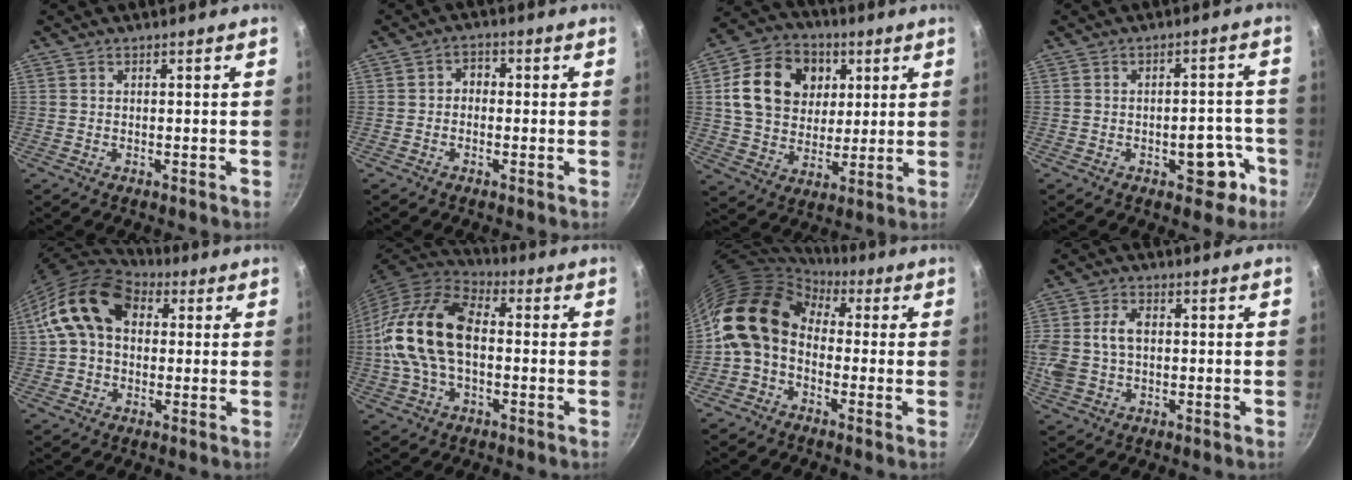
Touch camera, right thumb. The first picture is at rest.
{"total": 2.9, "force": [-0.3, 2.4, 1.6], "torque": [-0.011, 0.011, -0.013]}
{"total": 17.7, "force": [4.6, 13.9, 9.9], "torque": [-0.148, 0.003, 0.074]}
{"total": 7.3, "force": [-3.3, 3.9, 5.1], "torque": [-0.026, 0.031, -0.036]}
{"total": 14.9, "force": [3.1, 10.8, 9.9], "torque": [-0.150, 0.026, 0.039]}
{"total": 19.3, "force": [-0.2, 12.0, 15.1], "torque": [-0.278, 0.034, -0.018]}
{"total": 13.0, "force": [0.6, 9.8, 8.6], "torque": [-0.130, 0.029, -0.015]}
{"total": 11.4, "force": [0.7, 8.3, 7.8], "torque": [-0.166, 0.019, 0.011]}